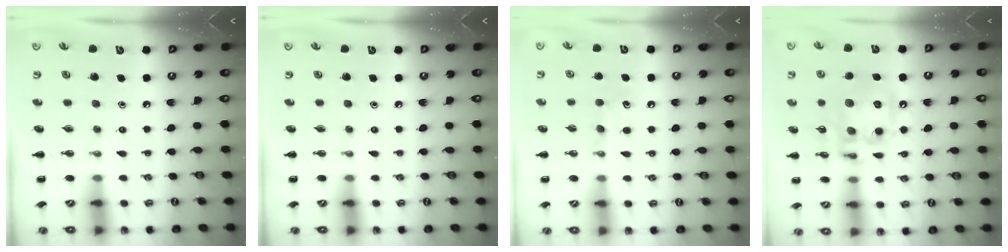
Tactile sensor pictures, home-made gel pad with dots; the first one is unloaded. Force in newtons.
{"total": 0.0}
{"total": 6.2, "press": 6.0, "slide": 1.6}
{"total": 14.9, "press": 14.6, "slide": 3.2}